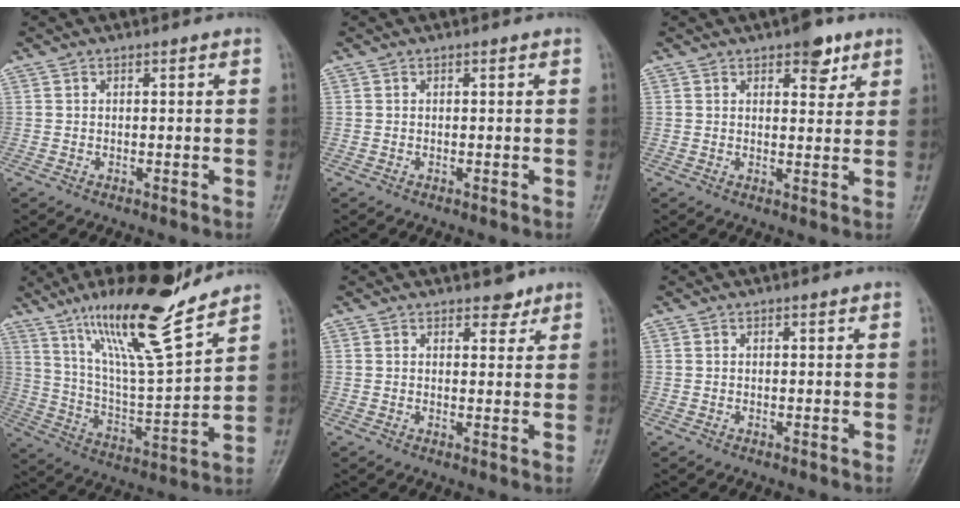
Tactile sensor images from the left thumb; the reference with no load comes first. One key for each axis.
{"total": 0.0}
{"total": 5.2, "fx": 3.2, "fy": 2.7, "fz": 3.2, "tx": -0.017, "ty": -0.014, "tz": 0.039}
{"total": 18.8, "fx": 13.6, "fy": 2.8, "fz": 12.8, "tx": -0.201, "ty": -0.076, "tz": 0.243}
{"total": 2.7, "fx": 2.1, "fy": 1.5, "fz": 0.9, "tx": 0.007, "ty": -0.011, "tz": 0.026}
{"total": 0.0}